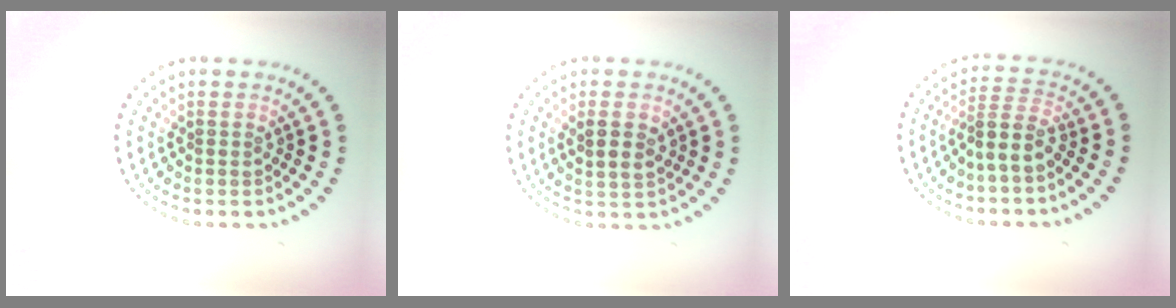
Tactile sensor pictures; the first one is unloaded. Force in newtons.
{"total": 2.3, "press": 2.2, "slide": 0.7}
{"total": 2.7, "press": 2.0, "slide": 1.8}